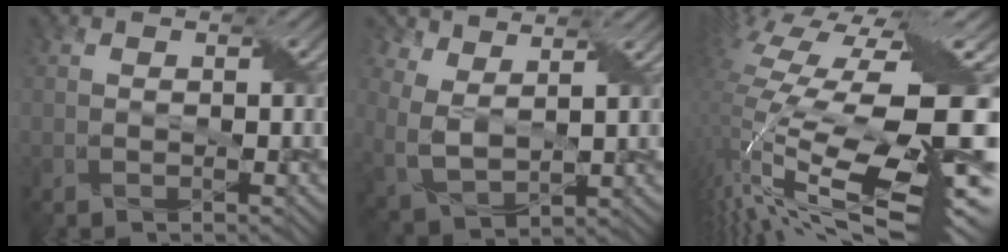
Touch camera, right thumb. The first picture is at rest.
{"total": 7.2, "force": [4.6, 3.6, 4.1], "torque": [-0.115, -0.002, 0.092]}
{"total": 15.0, "force": [-1.0, 4.8, 14.2], "torque": [-0.303, -0.005, -0.010]}